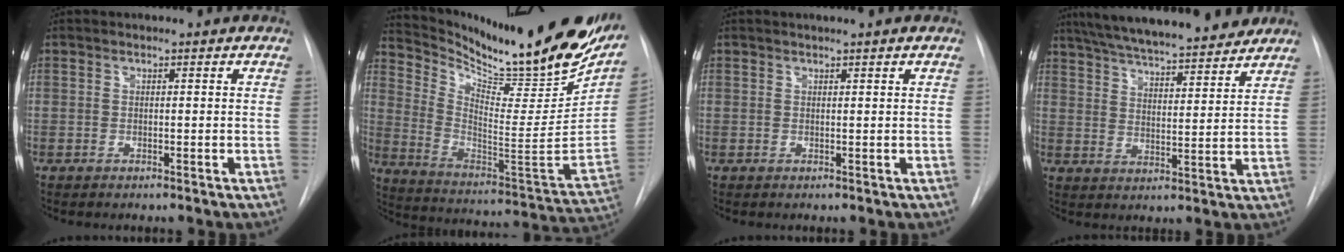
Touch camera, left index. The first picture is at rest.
{"total": 28.3, "force": [24.1, 3.8, 14.3], "torque": [-0.237, -0.089, 0.345]}
{"total": 1.4, "force": [1.0, -0.3, 0.9], "torque": [-0.016, 0.007, 0.020]}
{"total": 20.4, "force": [17.7, 3.2, 9.7], "torque": [-0.167, 0.023, 0.257]}